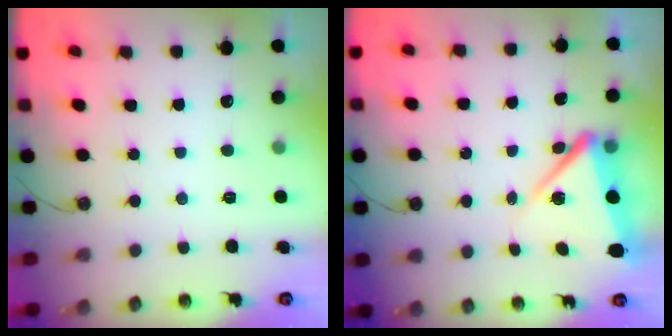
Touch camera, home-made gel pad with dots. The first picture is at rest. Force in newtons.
{"total": 8.1, "press": 8.1, "slide": 0.7}